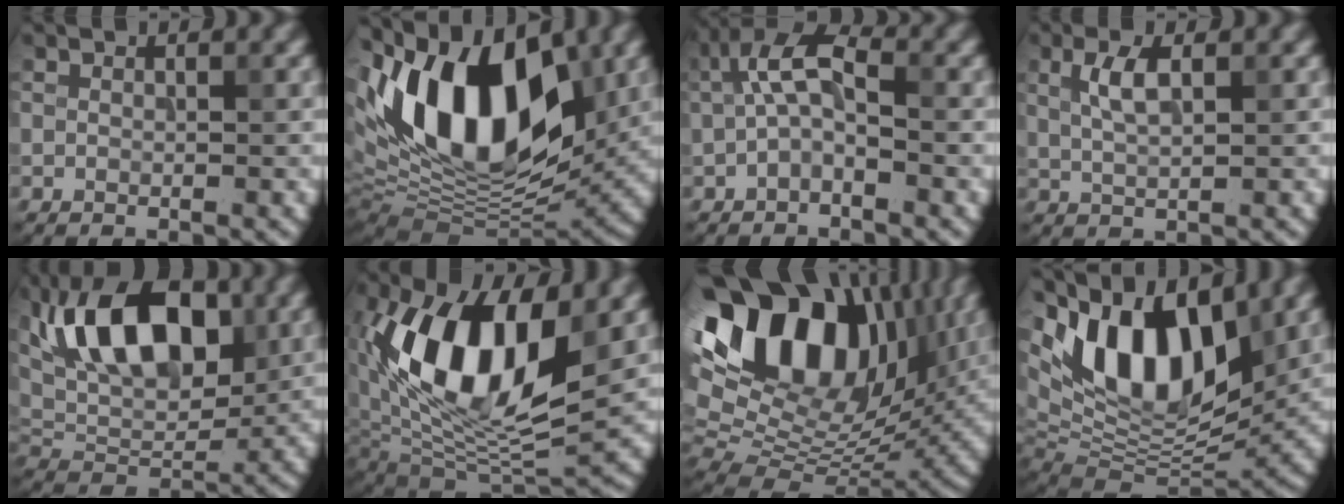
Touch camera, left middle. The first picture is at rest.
{"total": 15.9, "force": [5.1, 8.5, 12.4], "torque": [-0.198, 0.017, 0.078]}
{"total": 4.1, "force": [-0.3, 1.9, 3.6], "torque": [-0.071, 0.018, -0.015]}
{"total": 2.7, "force": [0.9, 0.9, 2.3], "torque": [-0.049, 0.004, 0.018]}
{"total": 11.3, "force": [3.7, 5.9, 8.9], "torque": [-0.139, 0.007, 0.055]}
{"total": 12.8, "force": [3.2, 7.0, 10.3], "torque": [-0.185, -0.011, 0.057]}
{"total": 18.2, "force": [7.4, 11.1, 12.4], "torque": [-0.228, 0.039, 0.125]}
{"total": 13.7, "force": [6.1, 6.9, 10.1], "torque": [-0.165, 0.019, 0.102]}